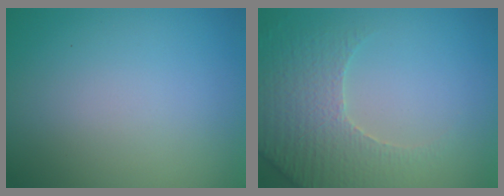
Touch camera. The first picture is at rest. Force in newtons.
{"total": 4.6, "press": 4.2, "slide": 2.1}